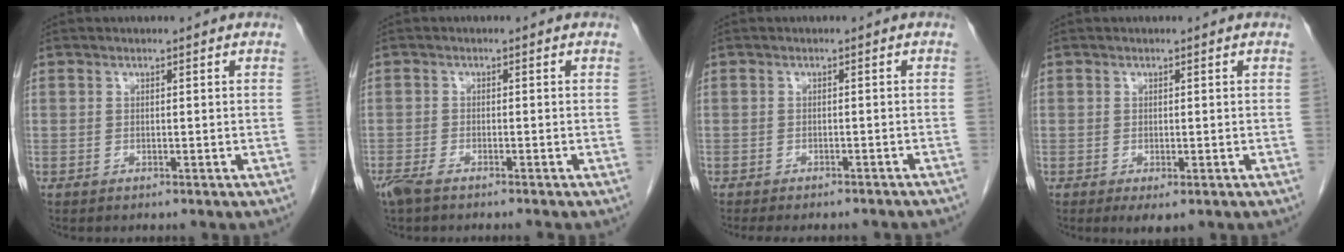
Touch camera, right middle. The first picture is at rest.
{"total": 3.3, "force": [-2.7, 0.5, 1.9], "torque": [-0.035, -0.007, -0.046]}
{"total": 10.6, "force": [-9.5, 2.3, 4.2], "torque": [-0.048, -0.006, -0.104]}
{"total": 2.1, "force": [-1.0, 0.8, 1.7], "torque": [-0.026, -0.006, -0.006]}